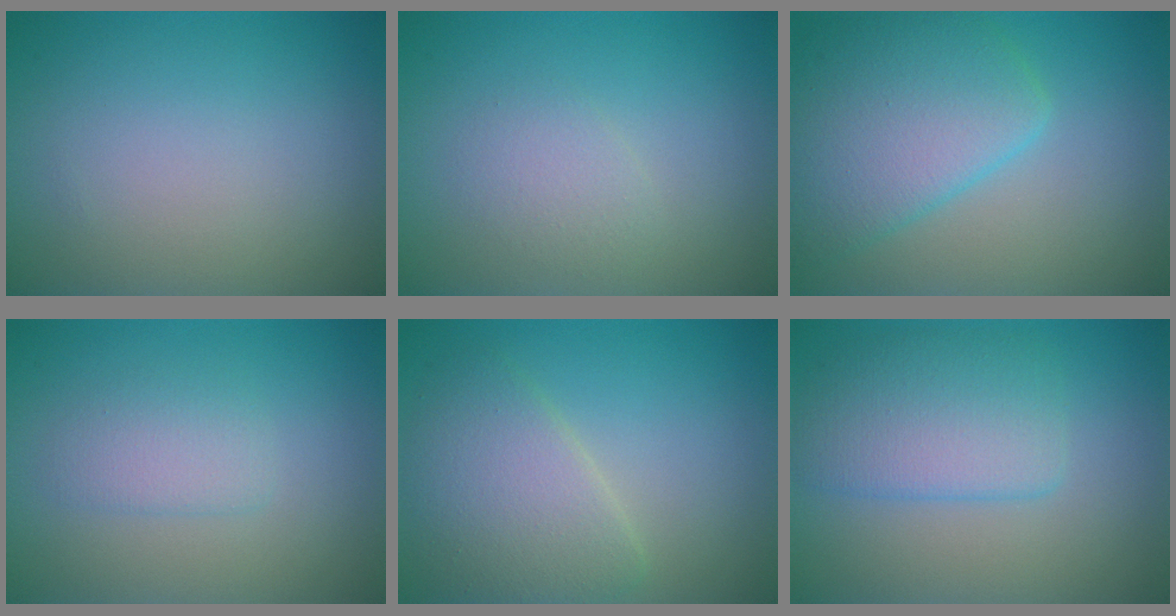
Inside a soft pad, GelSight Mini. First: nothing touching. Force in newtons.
{"total": 1.6, "press": 1.6, "slide": 0.0}
{"total": 6.6, "press": 6.6, "slide": 0.2}
{"total": 1.8, "press": 1.8, "slide": 0.1}
{"total": 4.7, "press": 4.7, "slide": 0.2}
{"total": 4.4, "press": 4.4, "slide": 0.0}